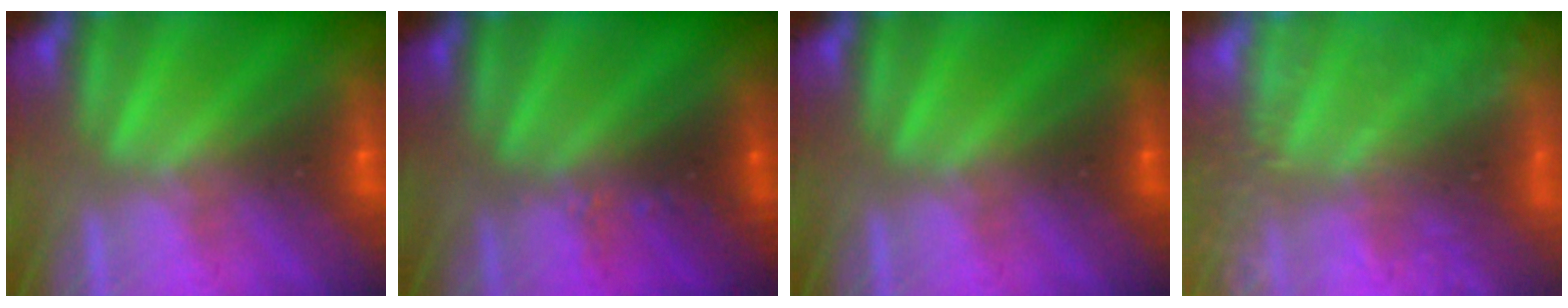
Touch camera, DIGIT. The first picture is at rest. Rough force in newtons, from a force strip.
{"total": 2.4}
{"total": 0.0}
{"total": 6.8}